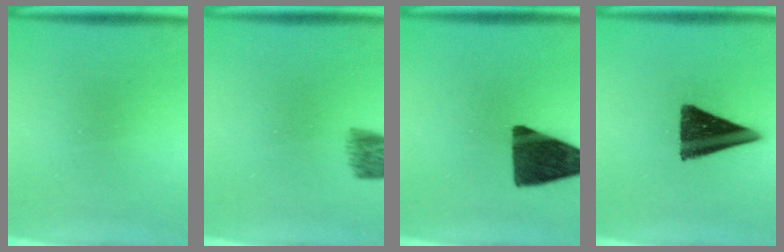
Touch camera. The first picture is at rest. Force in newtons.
{"total": 5.5}
{"total": 13.3}
{"total": 14.2}